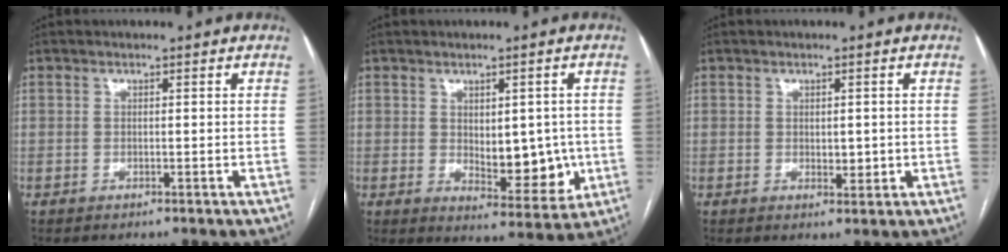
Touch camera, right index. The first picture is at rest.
{"total": 8.6, "force": [-0.4, 4.0, 7.6], "torque": [-0.096, -0.004, 0.012]}
{"total": 2.2, "force": [0.0, 1.1, 1.8], "torque": [-0.025, -0.004, 0.005]}